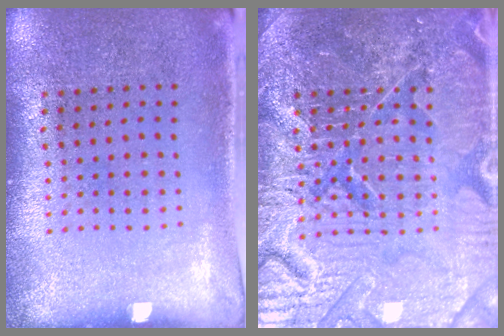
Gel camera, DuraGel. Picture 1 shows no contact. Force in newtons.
{"total": 6.8, "press": 6.8, "slide": 0.8}